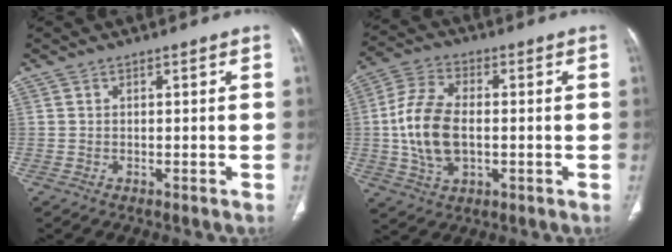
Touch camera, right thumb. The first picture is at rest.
{"total": 12.9, "force": [-0.6, 7.4, 10.5], "torque": [-0.215, 0.011, -0.009]}